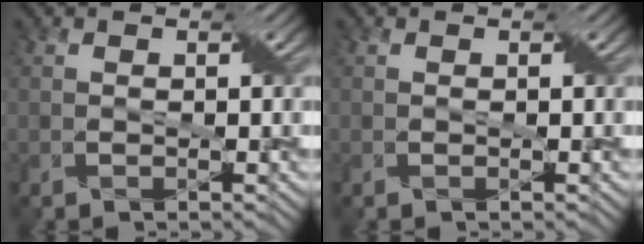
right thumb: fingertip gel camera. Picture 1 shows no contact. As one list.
[{"total": 0.0}]